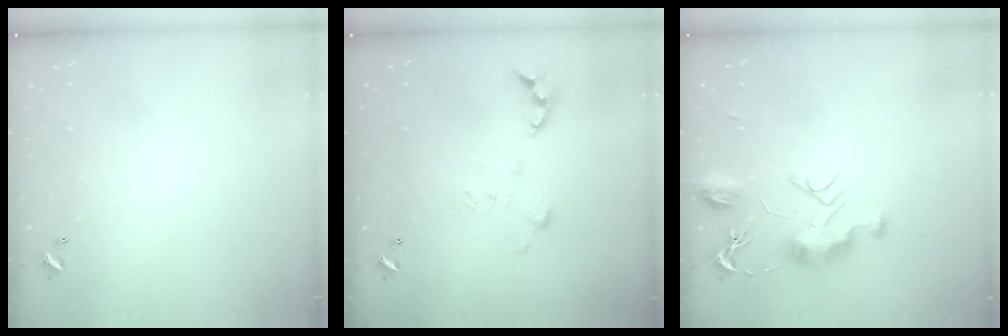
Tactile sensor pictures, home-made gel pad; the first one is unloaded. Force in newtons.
{"total": 3.3, "press": 3.3, "slide": 0.4}
{"total": 9.4, "press": 9.4, "slide": 0.3}